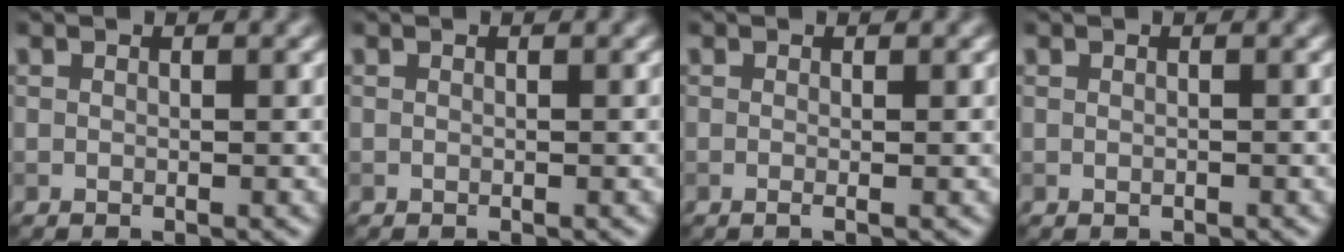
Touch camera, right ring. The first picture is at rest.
{"total": 0.0}
{"total": 0.5, "force": [-0.1, 0.0, 0.5], "torque": [-0.011, -0.008, -0.002]}
{"total": 0.0}